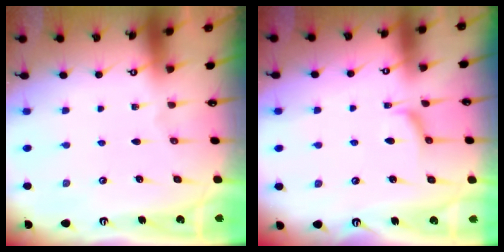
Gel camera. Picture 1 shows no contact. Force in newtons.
{"total": 1.3, "press": 1.2, "slide": 0.5}